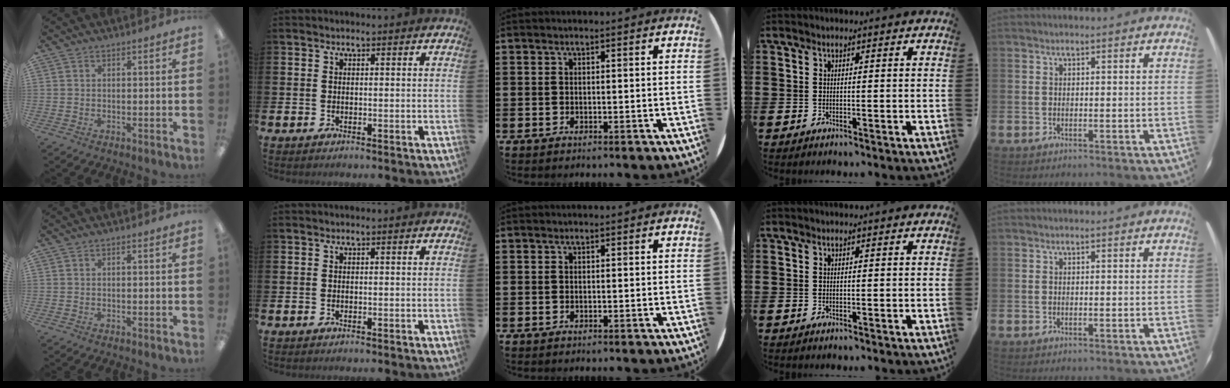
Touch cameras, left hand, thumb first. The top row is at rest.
{}